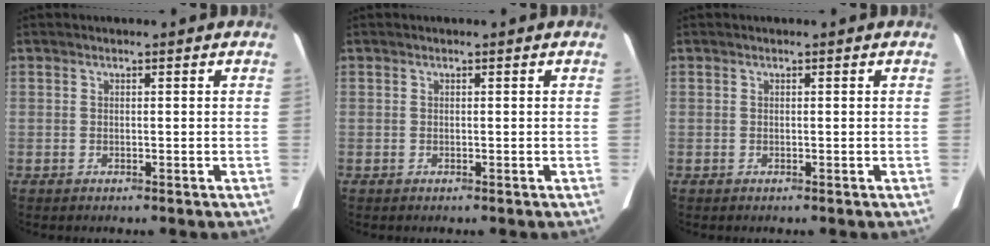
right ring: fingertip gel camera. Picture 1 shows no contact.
{"total": 0.0}
{"total": 0.0}